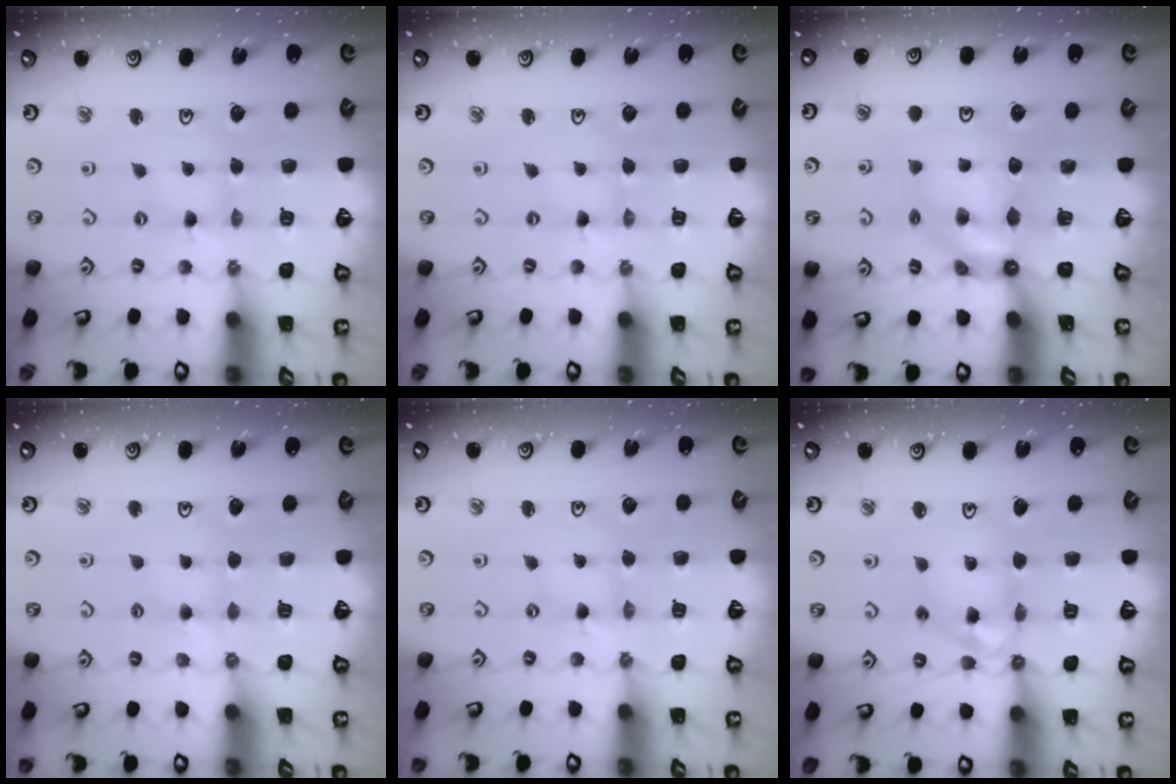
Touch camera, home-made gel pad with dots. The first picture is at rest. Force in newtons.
{"total": 0.0}
{"total": 5.5, "press": 5.5, "slide": 0.3}
{"total": 2.3, "press": 2.3, "slide": 0.4}
{"total": 1.2, "press": 1.1, "slide": 0.2}
{"total": 11.5, "press": 11.5, "slide": 1.0}